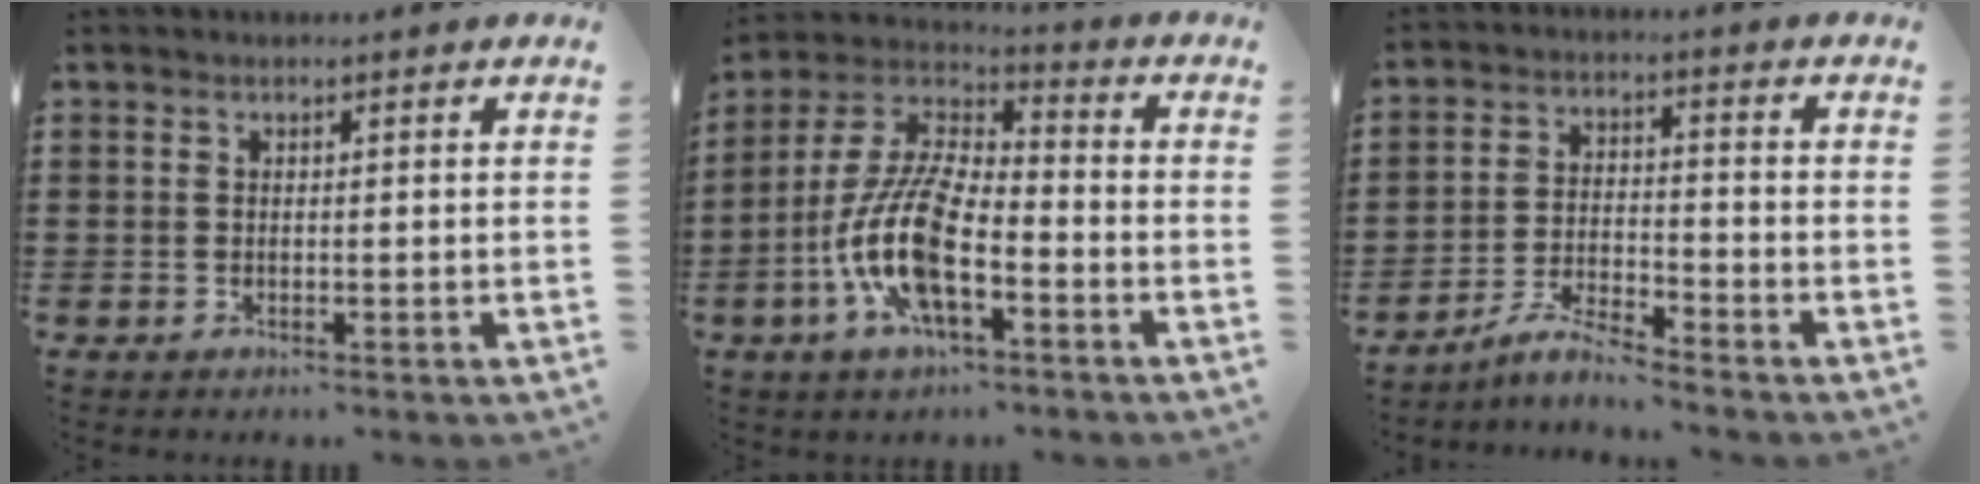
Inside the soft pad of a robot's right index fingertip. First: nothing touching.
{"total": 12.4, "force": [-4.9, 4.6, 10.4], "torque": [-0.249, -0.009, -0.102]}
{"total": 5.1, "force": [-4.7, 0.1, 2.0], "torque": [-0.056, -0.005, -0.096]}